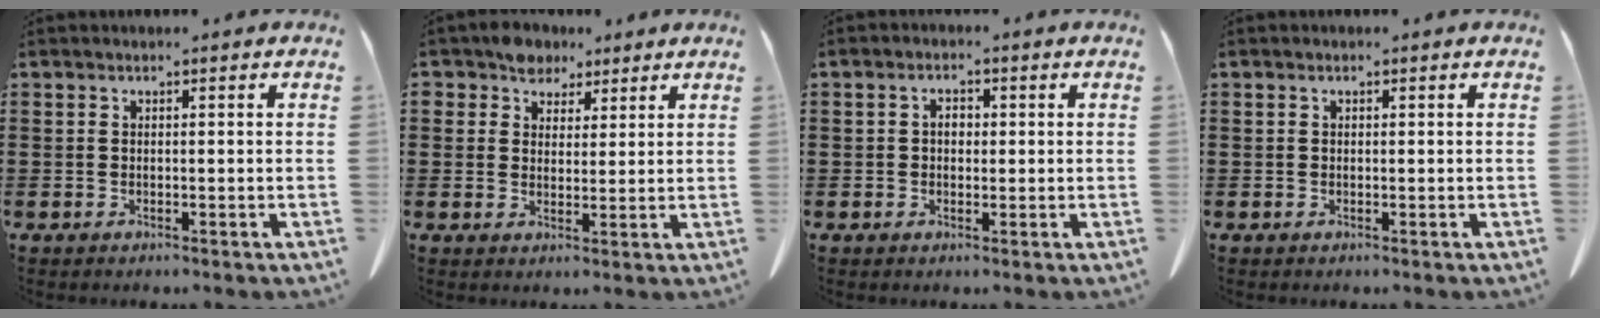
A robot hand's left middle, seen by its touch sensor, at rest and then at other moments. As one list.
[{"total": 4.4, "force": [3.4, 2.7, 0.6], "torque": [-0.030, 0.006, 0.067]}, {"total": 2.0, "force": [0.2, 1.3, 1.5], "torque": [-0.031, 0.007, 0.003]}, {"total": 0.0}]